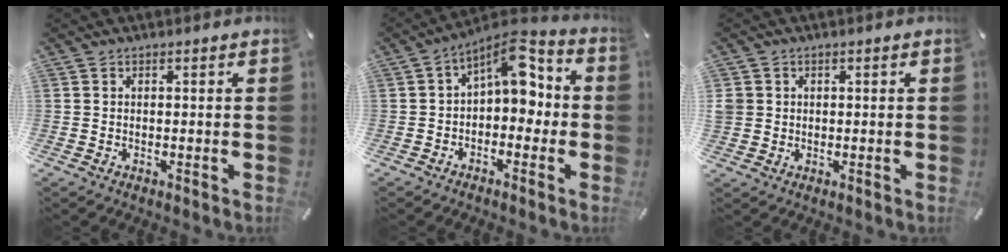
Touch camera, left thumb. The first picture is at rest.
{"total": 9.6, "force": [3.6, 5.3, 7.1], "torque": [-0.102, -0.024, 0.058]}
{"total": 3.0, "force": [0.6, 2.9, 0.4], "torque": [-0.010, 0.005, 0.013]}